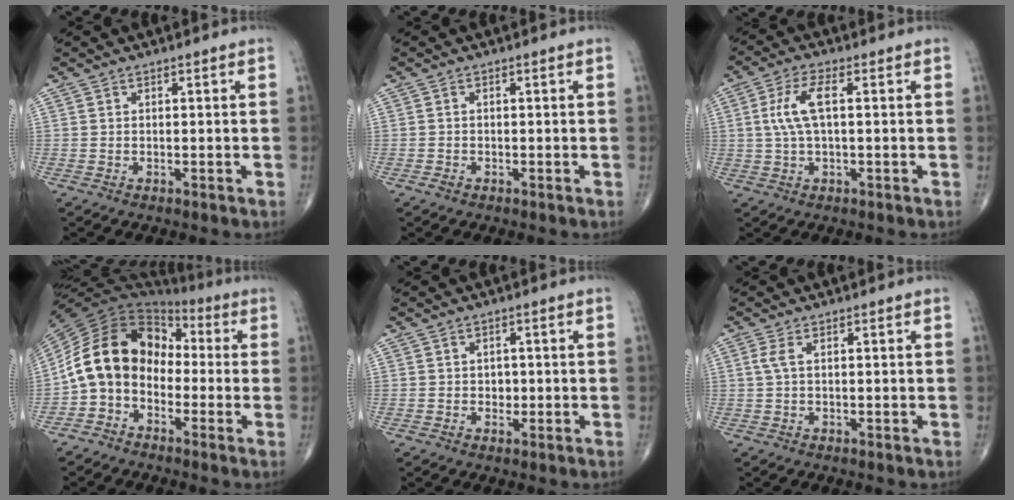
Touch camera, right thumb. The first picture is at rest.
{"total": 0.9, "force": [-0.5, 0.6, 0.3], "torque": [-0.005, 0.001, -0.012]}
{"total": 6.7, "force": [0.9, 2.5, 6.1], "torque": [-0.145, 0.015, 0.017]}
{"total": 13.4, "force": [-2.4, 10.1, 8.4], "torque": [-0.137, 0.064, -0.062]}
{"total": 2.3, "force": [-0.3, 2.0, 1.2], "torque": [0.000, 0.005, -0.006]}
{"total": 1.8, "force": [0.3, 0.5, 1.7], "torque": [-0.049, 0.008, 0.010]}